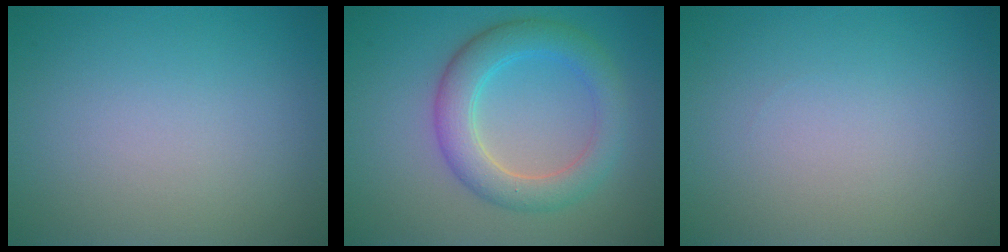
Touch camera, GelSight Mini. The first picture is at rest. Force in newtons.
{"total": 4.9, "press": 4.9, "slide": 0.5}
{"total": 0.0}